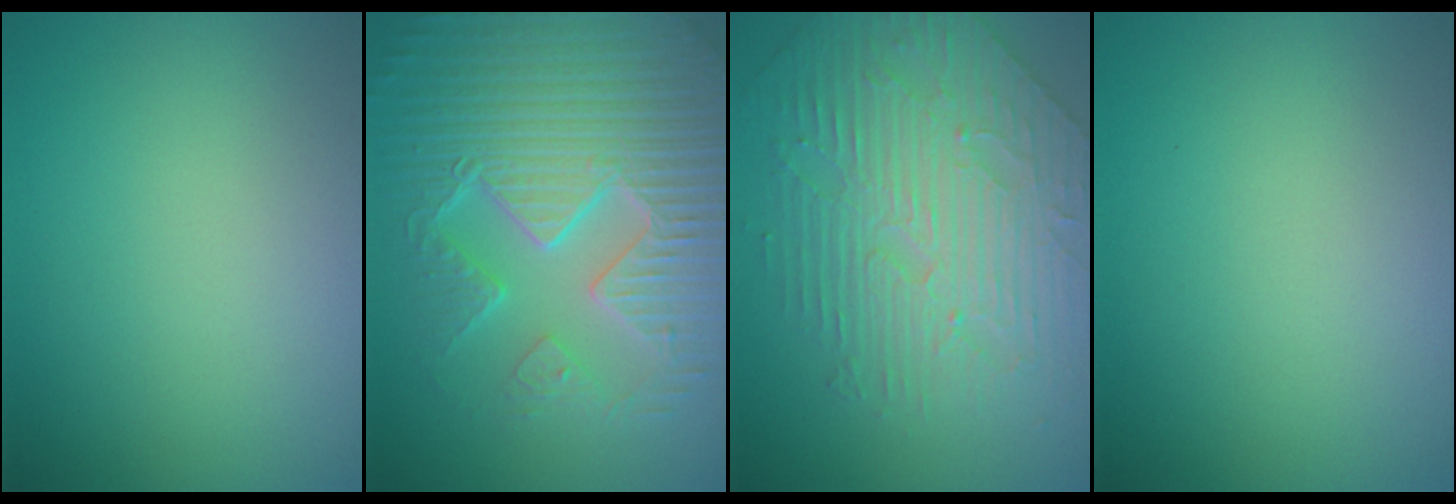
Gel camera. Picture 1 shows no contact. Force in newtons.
{"total": 9.5, "press": 6.7, "slide": 6.7}
{"total": 5.1, "press": 4.8, "slide": 1.7}
{"total": 0.0}